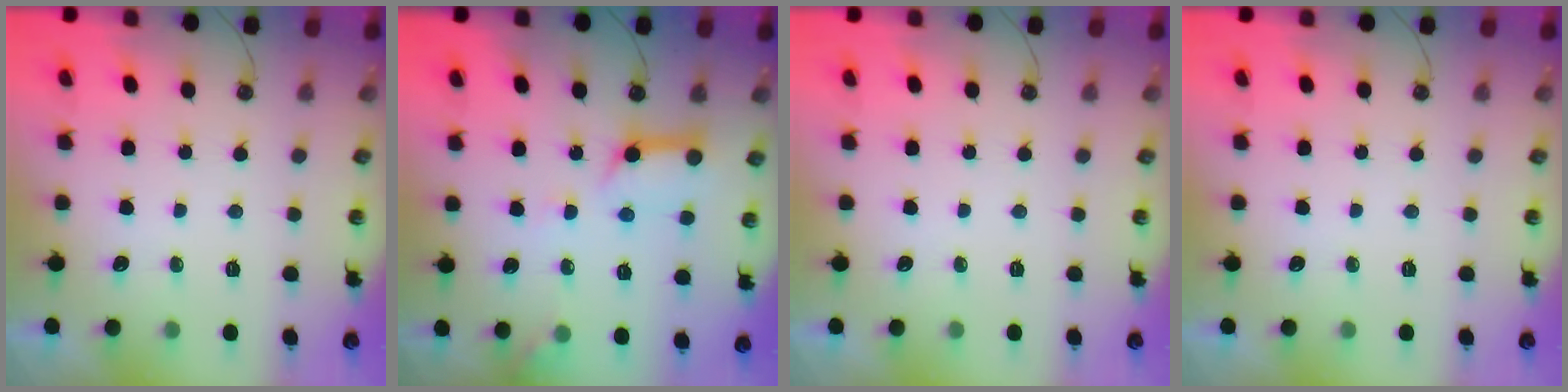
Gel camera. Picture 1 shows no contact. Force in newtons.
{"total": 11.4, "press": 11.4, "slide": 1.2}
{"total": 0.0}
{"total": 0.0}